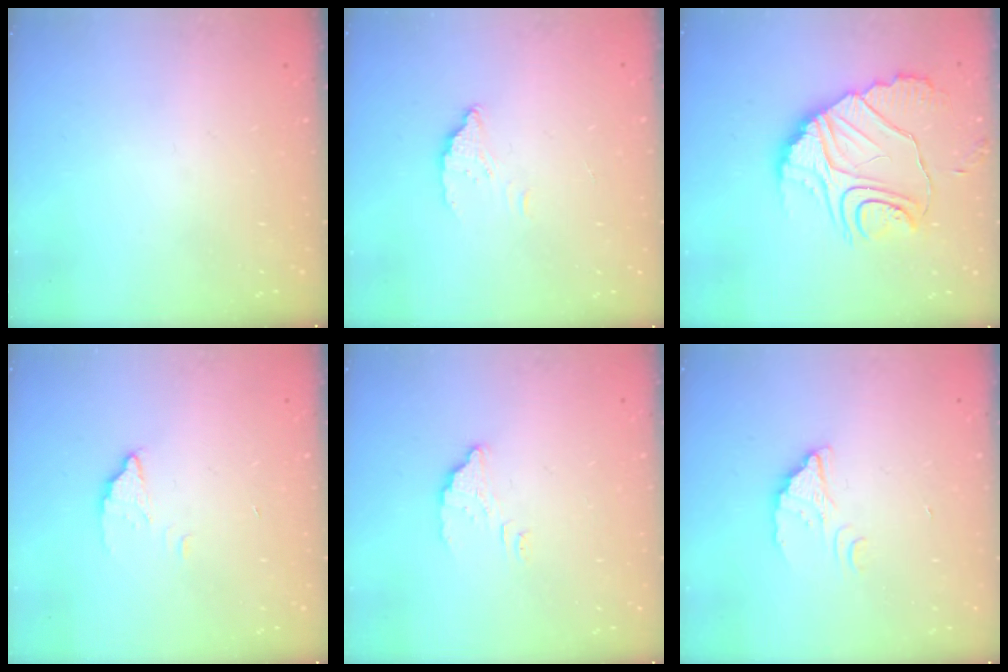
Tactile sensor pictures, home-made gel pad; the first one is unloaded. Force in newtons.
{"total": 3.6, "press": 3.5, "slide": 0.4}
{"total": 14.2, "press": 14.1, "slide": 0.8}
{"total": 2.6, "press": 2.6, "slide": 0.2}
{"total": 2.5, "press": 2.5, "slide": 0.2}
{"total": 2.2, "press": 2.2, "slide": 0.2}